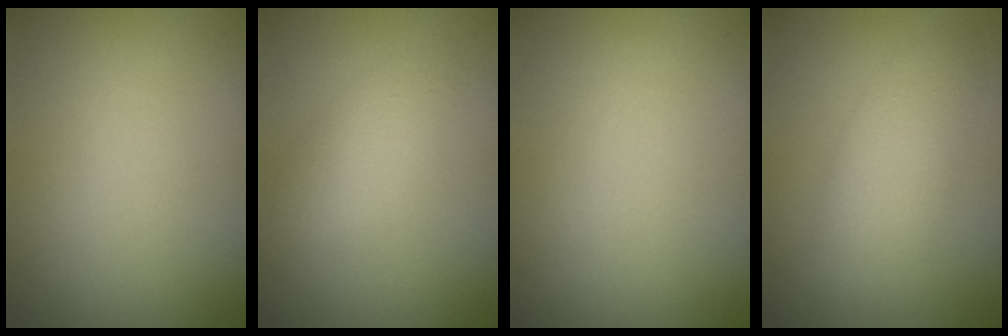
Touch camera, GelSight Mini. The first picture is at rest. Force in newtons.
{"total": 2.0, "press": 2.0, "slide": 0.1}
{"total": 0.0}
{"total": 3.6, "press": 3.6, "slide": 0.0}